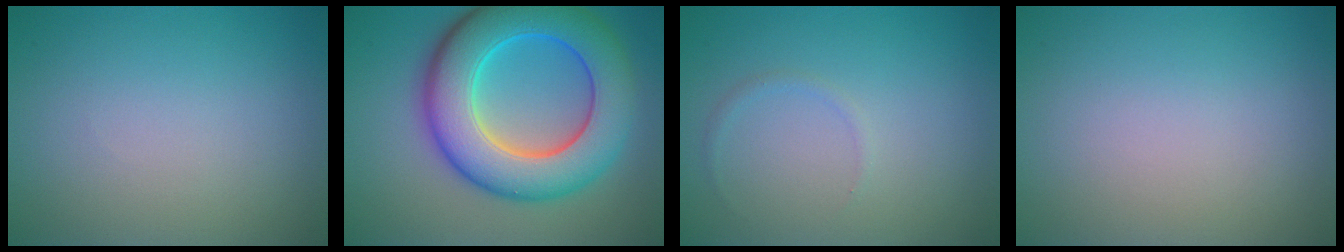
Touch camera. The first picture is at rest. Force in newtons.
{"total": 11.2, "press": 11.2, "slide": 0.1}
{"total": 0.6, "press": 0.6, "slide": 0.0}
{"total": 0.0}